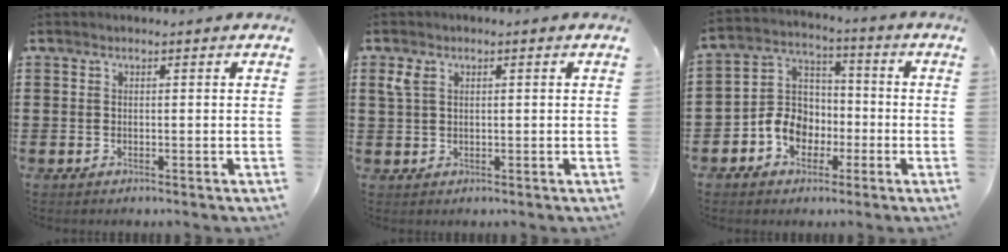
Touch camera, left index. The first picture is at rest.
{"total": 2.1, "force": [0.5, 1.3, 1.6], "torque": [-0.043, 0.006, 0.004]}
{"total": 8.0, "force": [-3.2, 6.5, 3.2], "torque": [-0.096, 0.017, -0.067]}